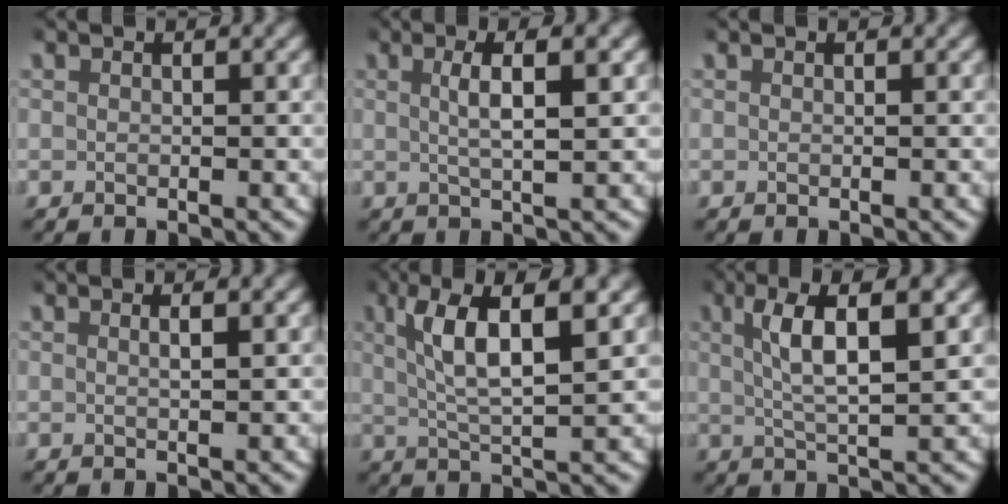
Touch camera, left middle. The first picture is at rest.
{"total": 3.3, "force": [0.9, 0.2, 3.2], "torque": [-0.052, 0.005, 0.017]}
{"total": 0.0}
{"total": 1.0, "force": [0.4, -0.1, 0.9], "torque": [-0.014, 0.001, 0.008]}
{"total": 6.0, "force": [1.9, 1.4, 5.5], "torque": [-0.096, 0.009, 0.033]}
{"total": 5.1, "force": [1.6, 0.7, 4.8], "torque": [-0.080, 0.012, 0.026]}